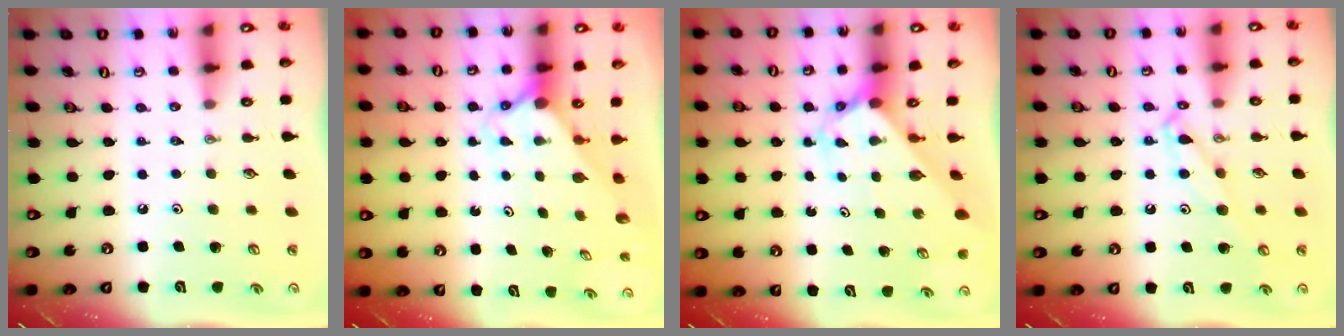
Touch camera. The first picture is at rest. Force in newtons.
{"total": 2.1, "press": 2.1, "slide": 0.2}
{"total": 2.5, "press": 2.5, "slide": 0.2}
{"total": 8.3, "press": 8.3, "slide": 0.7}